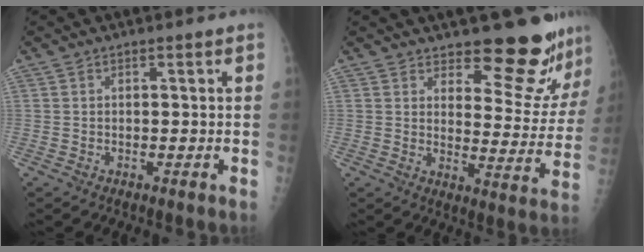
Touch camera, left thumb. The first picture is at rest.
{"total": 13.9, "force": [12.4, 4.1, 4.9], "torque": [-0.015, -0.112, 0.152]}